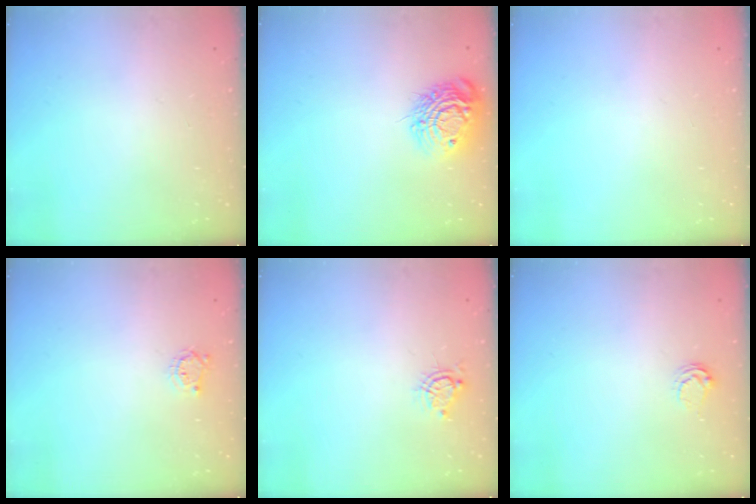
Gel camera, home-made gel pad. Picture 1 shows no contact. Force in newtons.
{"total": 13.1, "press": 13.1, "slide": 1.0}
{"total": 0.0}
{"total": 3.9, "press": 3.8, "slide": 0.5}
{"total": 6.1, "press": 6.0, "slide": 0.9}
{"total": 3.3, "press": 3.3, "slide": 0.3}